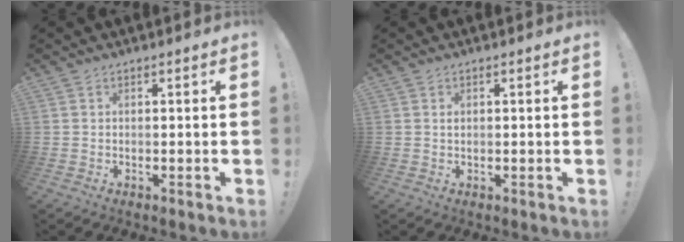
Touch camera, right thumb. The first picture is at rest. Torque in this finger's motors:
{"motor_torque": [-0.21, 0.09, -0.08, 0.03, 0.00]}